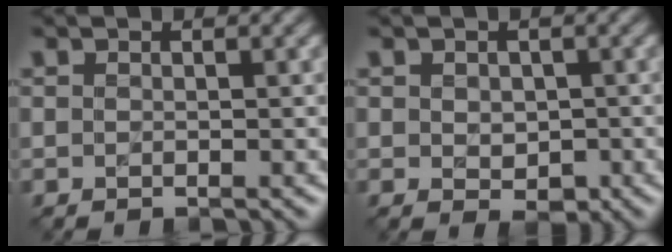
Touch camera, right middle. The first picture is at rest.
{"total": 2.0, "force": [-0.1, 1.5, 1.2], "torque": [-0.016, -0.003, 0.000]}